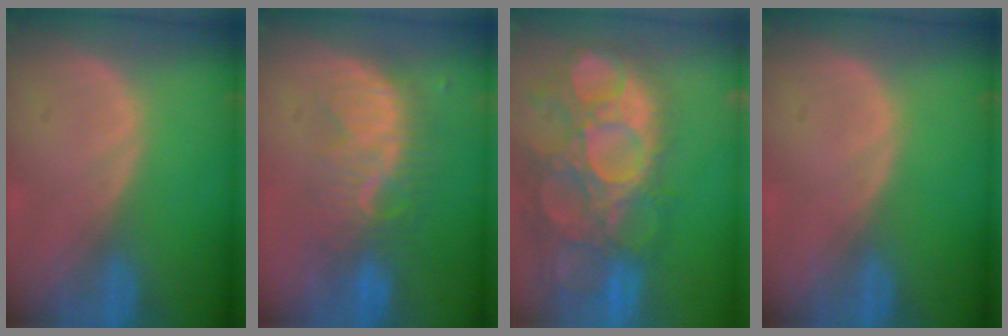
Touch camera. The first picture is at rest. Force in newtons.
{"total": 8.2, "press": 7.4, "slide": 3.6}
{"total": 15.0, "press": 12.6, "slide": 8.1}
{"total": 0.0}